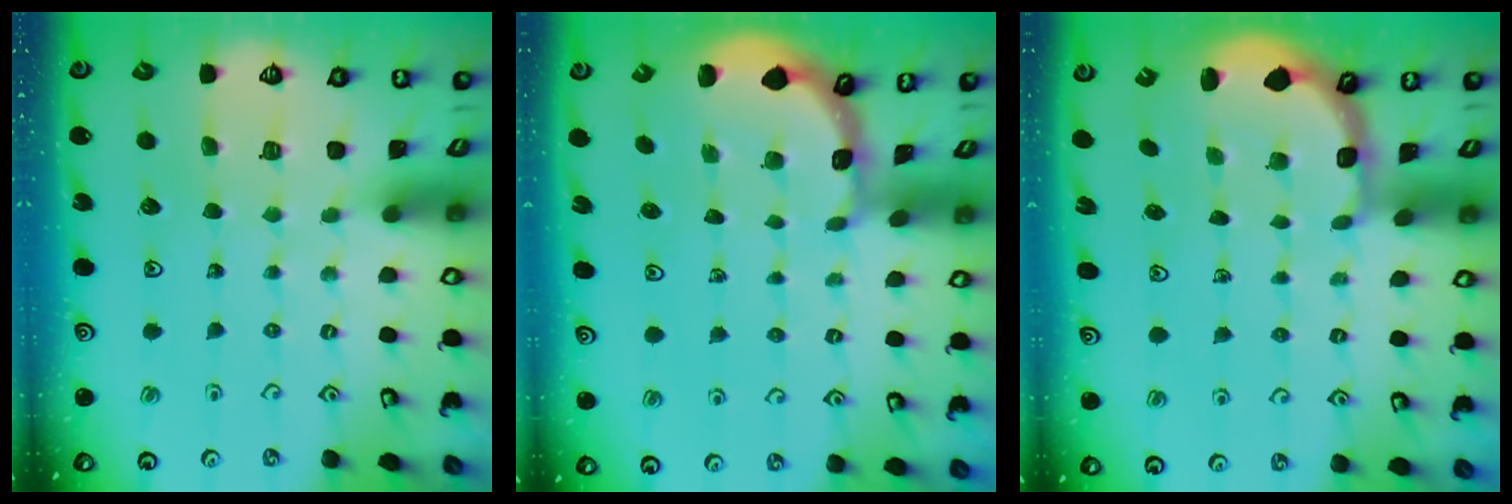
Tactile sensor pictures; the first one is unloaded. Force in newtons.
{"total": 1.1, "press": 1.1, "slide": 0.3}
{"total": 2.6, "press": 2.0, "slide": 1.7}